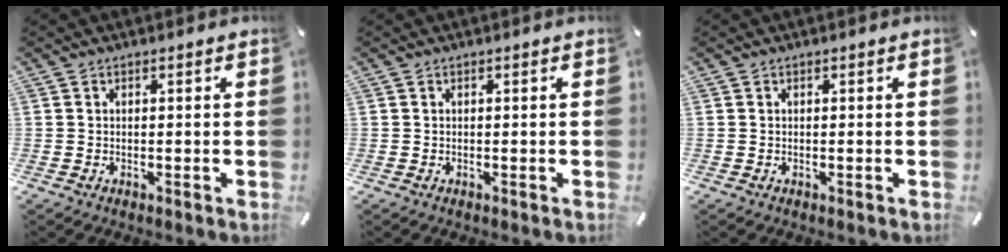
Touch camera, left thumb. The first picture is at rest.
{"total": 0.0}
{"total": 0.0}